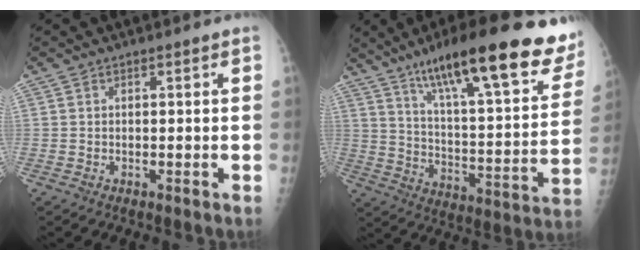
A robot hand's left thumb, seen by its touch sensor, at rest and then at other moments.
{"total": 28.5, "force": [18.3, 6.7, 20.8], "torque": [-0.277, -0.045, 0.275]}